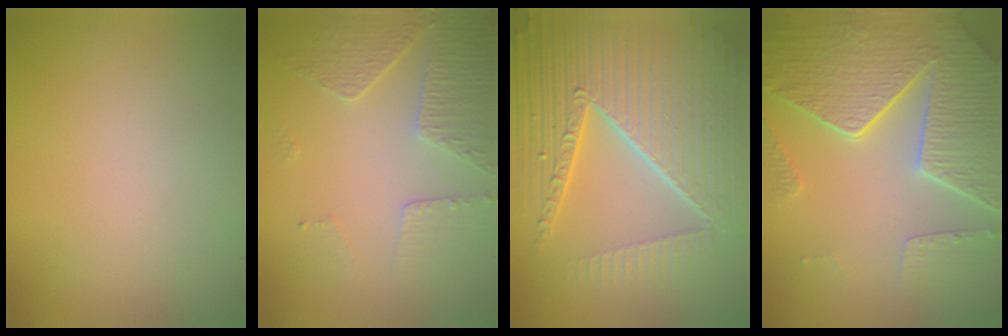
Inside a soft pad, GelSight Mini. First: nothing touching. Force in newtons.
{"total": 3.7, "press": 3.5, "slide": 1.2}
{"total": 10.8, "press": 6.7, "slide": 8.4}
{"total": 8.2, "press": 6.1, "slide": 5.5}